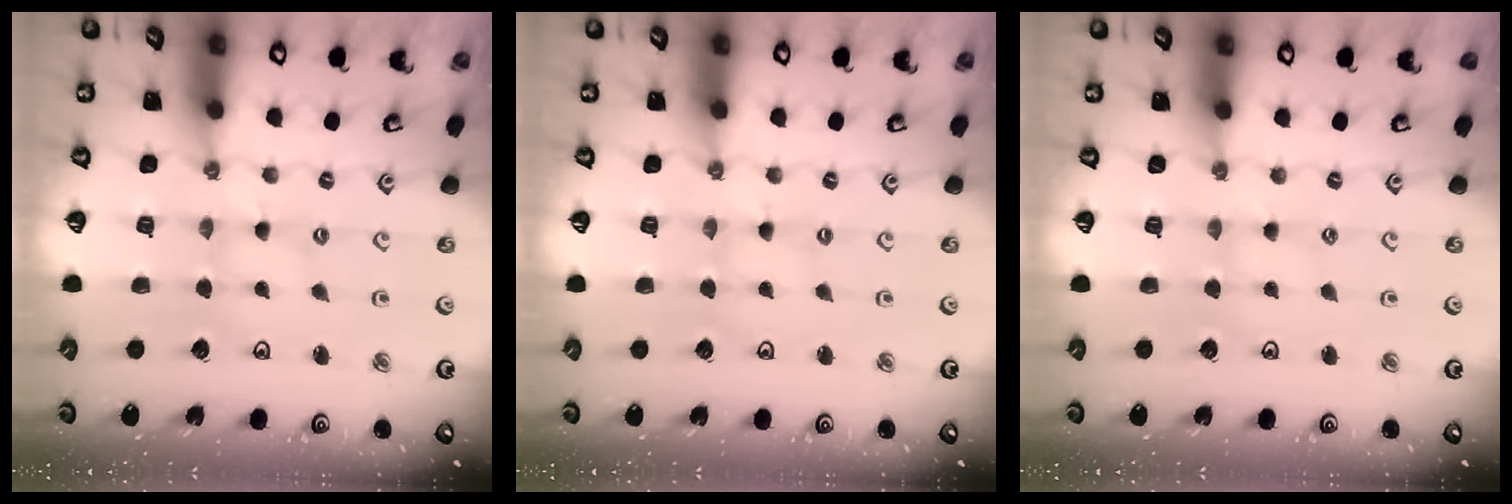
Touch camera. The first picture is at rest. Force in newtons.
{"total": 0.0}
{"total": 0.7, "press": 0.7, "slide": 0.2}